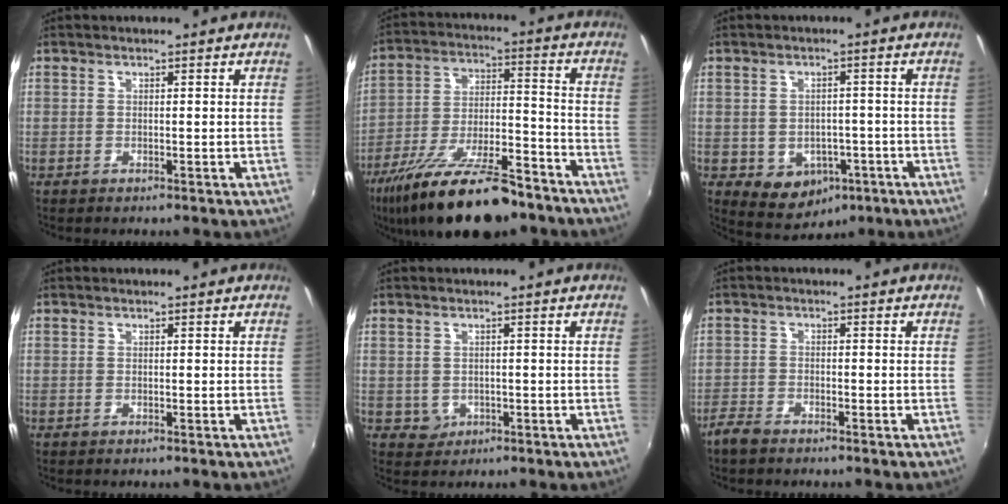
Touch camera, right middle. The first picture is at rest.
{"total": 21.4, "force": [-15.5, 7.0, 13.0], "torque": [-0.237, -0.023, -0.241]}
{"total": 7.7, "force": [-3.1, 6.2, 3.3], "torque": [-0.072, 0.004, -0.022]}
{"total": 0.0}
{"total": 2.2, "force": [-0.2, 2.1, 0.6], "torque": [-0.010, 0.000, 0.001]}
{"total": 3.4, "force": [-3.0, 1.1, 1.3], "torque": [-0.044, -0.004, -0.060]}